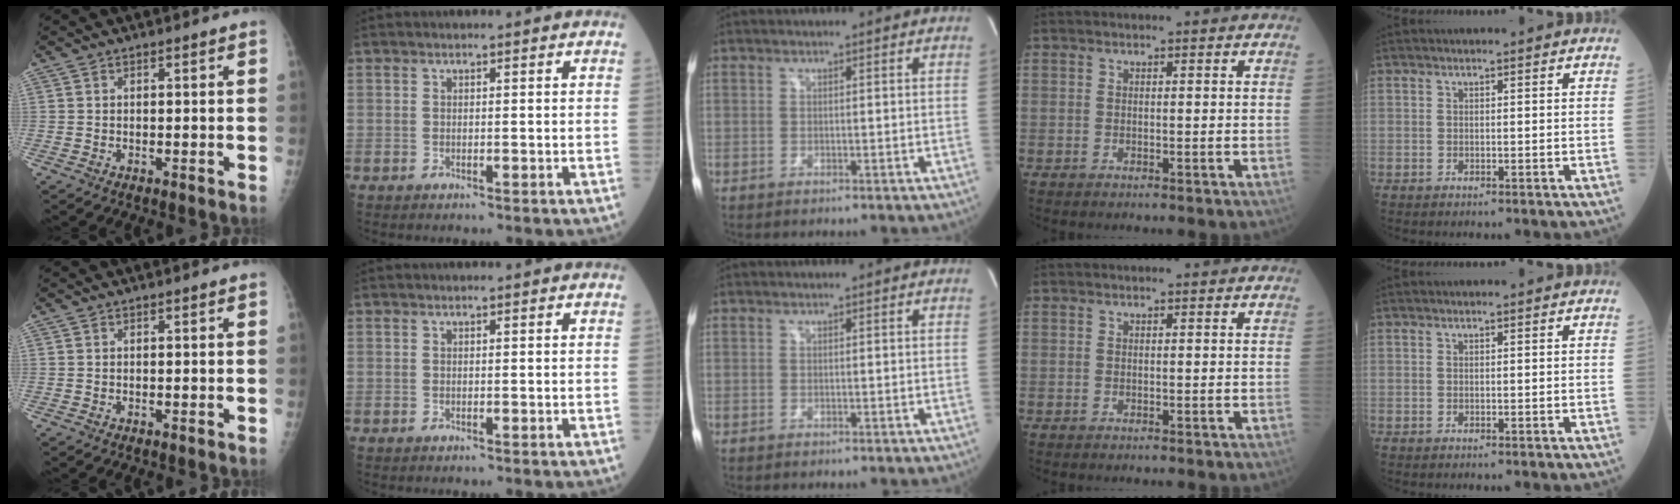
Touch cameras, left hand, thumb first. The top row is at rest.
{}